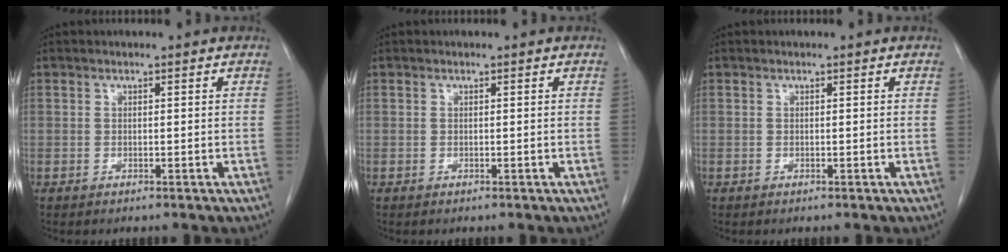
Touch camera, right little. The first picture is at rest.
{"total": 0.0}
{"total": 0.0}